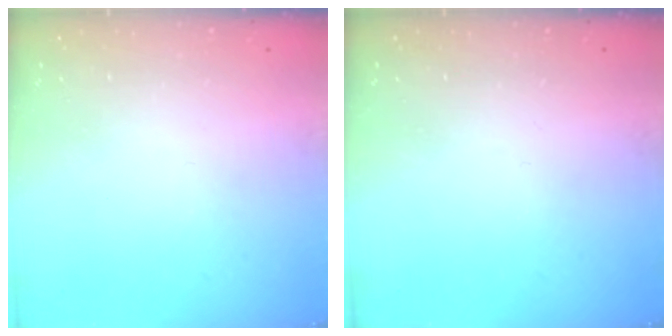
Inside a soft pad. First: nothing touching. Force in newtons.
{"total": 0.0}